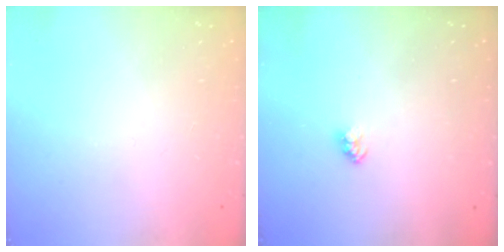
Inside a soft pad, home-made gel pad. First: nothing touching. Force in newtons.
{"total": 2.4, "press": 2.4, "slide": 0.1}